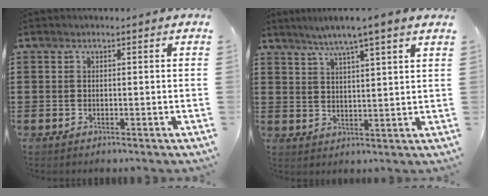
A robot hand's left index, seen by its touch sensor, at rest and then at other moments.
{"total": 5.1, "force": [4.0, -0.7, 3.1], "torque": [-0.071, -0.013, 0.066]}